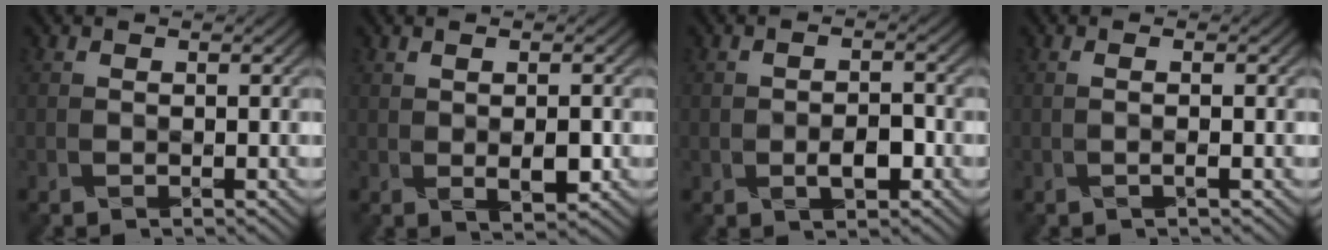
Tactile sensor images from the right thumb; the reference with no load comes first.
{"total": 2.7, "force": [0.1, 0.7, 2.6], "torque": [-0.051, 0.001, 0.009]}
{"total": 2.7, "force": [-1.0, 1.3, 2.1], "torque": [-0.037, -0.001, -0.014]}
{"total": 1.2, "force": [-0.1, 0.2, 1.2], "torque": [-0.022, 0.002, -0.008]}